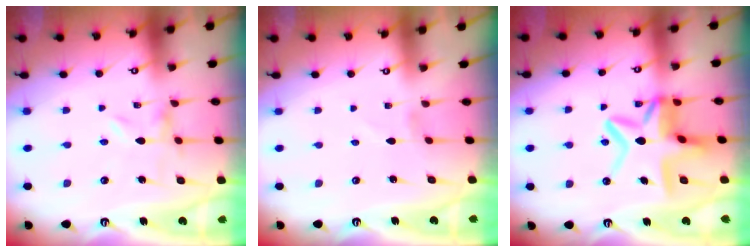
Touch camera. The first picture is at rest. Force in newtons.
{"total": 1.1, "press": 1.1, "slide": 0.1}
{"total": 12.7, "press": 12.7, "slide": 1.2}